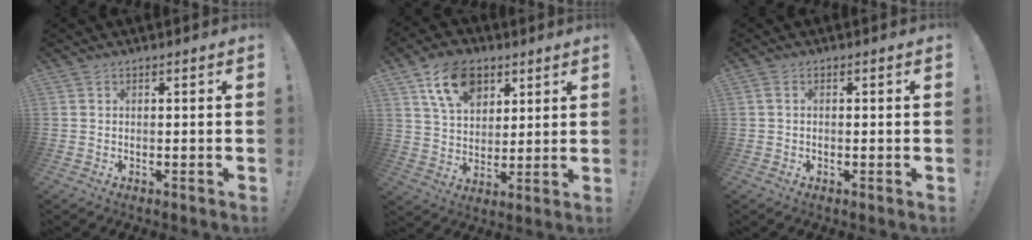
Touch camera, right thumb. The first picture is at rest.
{"total": 14.1, "force": [7.5, 9.3, 7.4], "torque": [-0.125, -0.021, 0.144]}
{"total": 1.0, "force": [-0.2, 0.3, 0.9], "torque": [-0.020, 0.004, -0.003]}